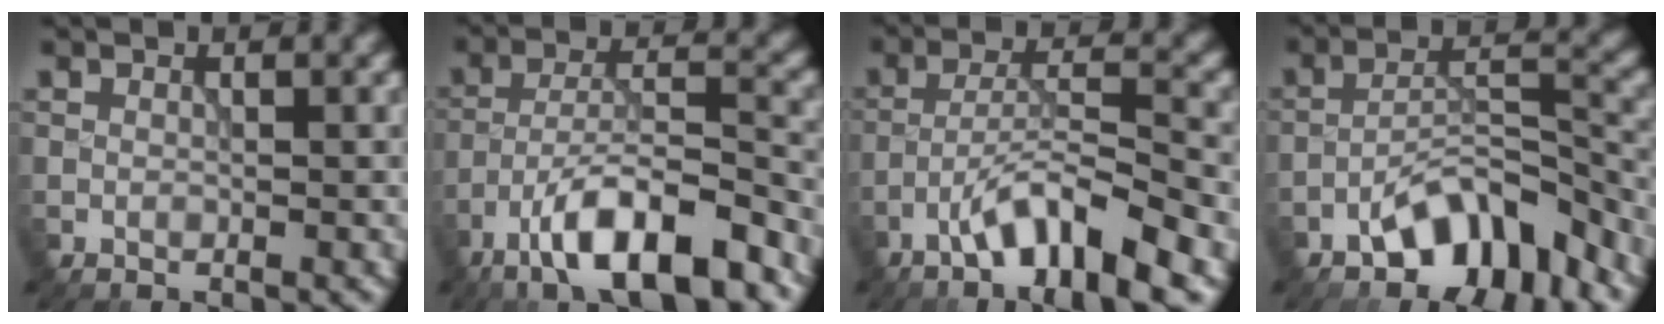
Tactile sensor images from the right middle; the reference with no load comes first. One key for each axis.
{"total": 11.0, "fx": -7.2, "fy": 3.1, "fz": 7.8, "tx": -0.126, "ty": 0.010, "tz": -0.128}
{"total": 7.4, "fx": -4.4, "fy": 1.4, "fz": 5.8, "tx": -0.100, "ty": 0.012, "tz": -0.079}
{"total": 6.7, "fx": -4.6, "fy": 2.2, "fz": 4.3, "tx": -0.066, "ty": 0.012, "tz": -0.086}